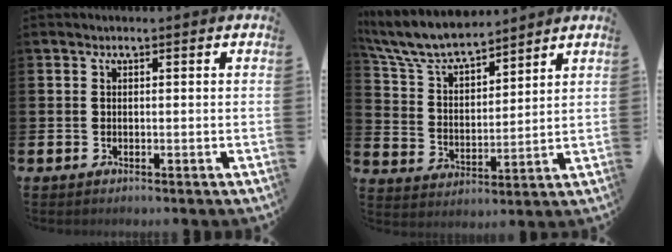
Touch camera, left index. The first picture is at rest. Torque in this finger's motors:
{"motor_torque": [0.26, -0.36, 0.76, 0.21]}